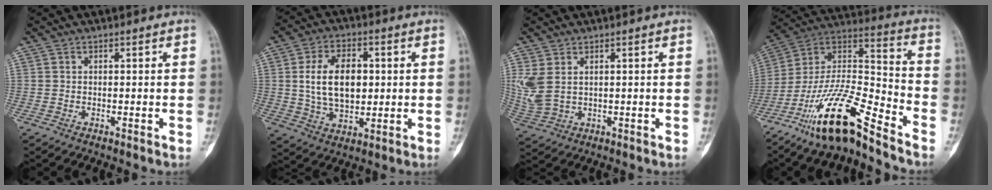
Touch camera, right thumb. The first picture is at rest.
{"total": 12.5, "force": [1.5, 7.8, 9.7], "torque": [-0.148, -0.001, 0.031]}
{"total": 6.3, "force": [1.8, 3.9, 4.6], "torque": [-0.116, -0.001, 0.050]}
{"total": 19.0, "force": [-13.5, 4.4, 12.7], "torque": [-0.240, 0.084, -0.249]}